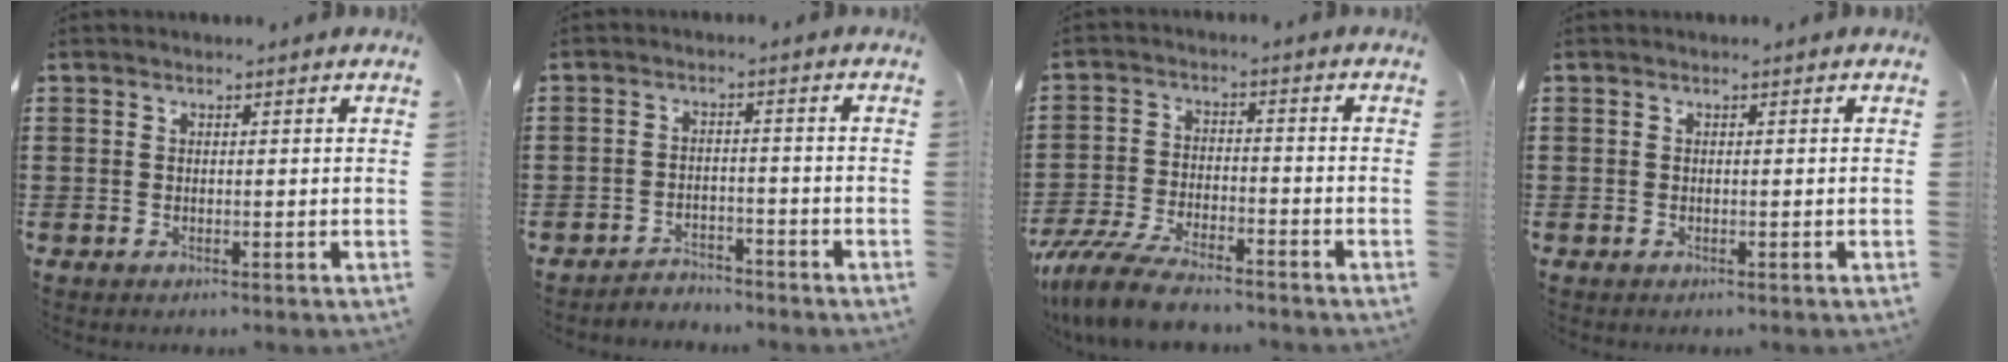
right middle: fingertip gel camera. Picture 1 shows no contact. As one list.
[{"total": 3.0, "force": [-2.9, 0.4, -0.2], "torque": [-0.006, 0.000, -0.065]}, {"total": 7.1, "force": [-6.3, 1.3, 3.0], "torque": [-0.078, 0.000, -0.124]}, {"total": 0.0}]